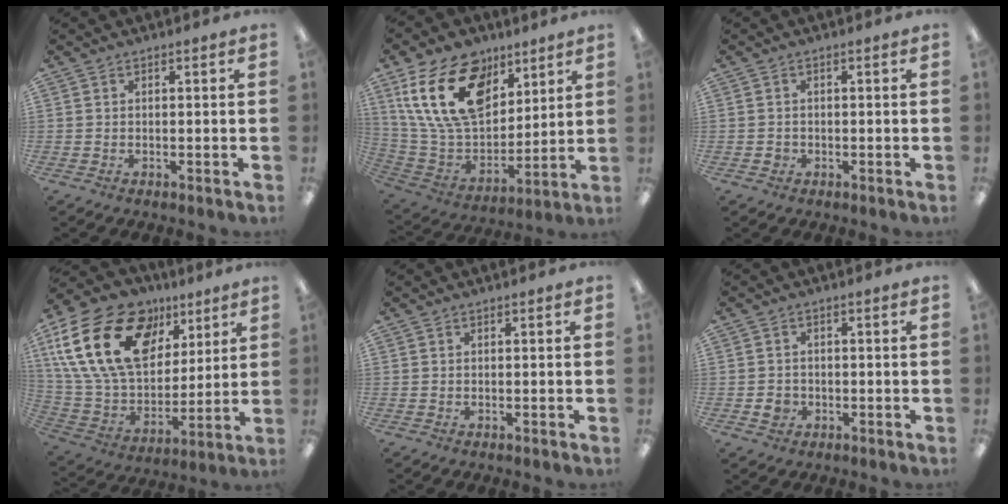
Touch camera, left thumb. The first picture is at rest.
{"total": 22.3, "force": [10.6, 14.2, 13.5], "torque": [-0.274, -0.038, 0.193]}
{"total": 1.2, "force": [-0.4, 1.1, 0.3], "torque": [-0.006, 0.003, -0.010]}
{"total": 25.9, "force": [11.2, 16.8, 16.3], "torque": [-0.334, -0.040, 0.201]}
{"total": 0.0}
{"total": 2.8, "force": [-0.9, 2.5, 1.0], "torque": [-0.015, 0.003, -0.015]}